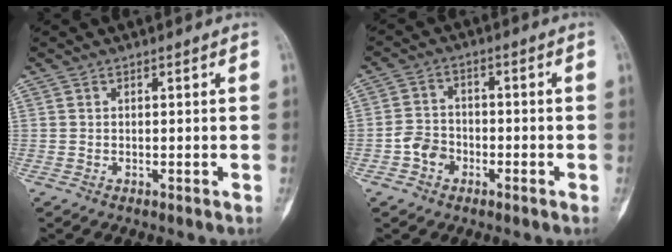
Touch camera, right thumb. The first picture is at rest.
{"total": 4.9, "force": [-2.1, 3.9, 2.1], "torque": [-0.018, 0.021, -0.044]}